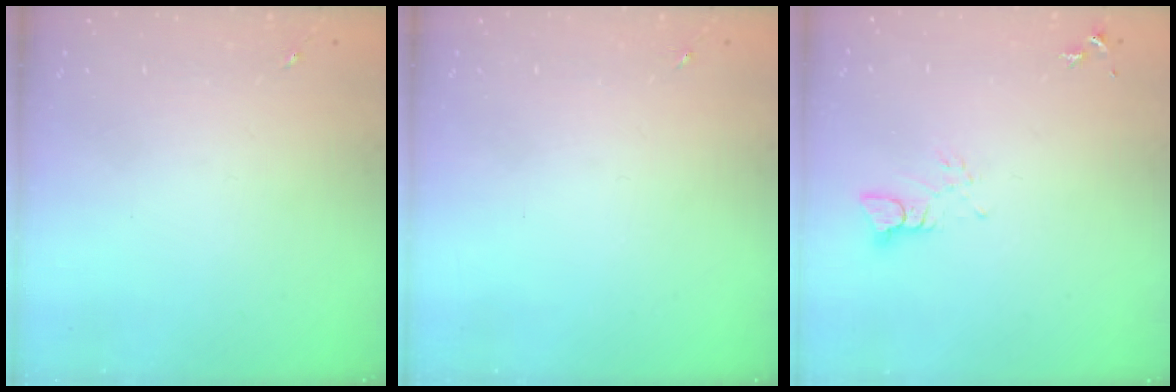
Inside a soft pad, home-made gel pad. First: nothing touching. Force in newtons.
{"total": 0.0}
{"total": 3.2, "press": 3.2, "slide": 0.3}